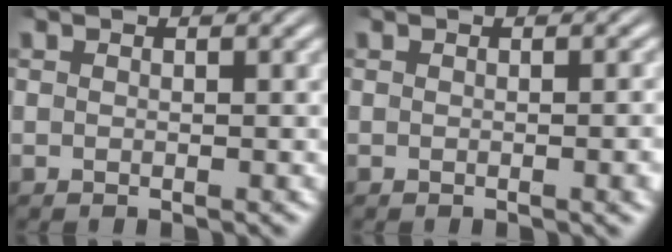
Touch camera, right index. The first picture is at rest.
{"total": 0.6, "force": [-0.2, -0.2, 0.5], "torque": [-0.005, 0.005, -0.005]}